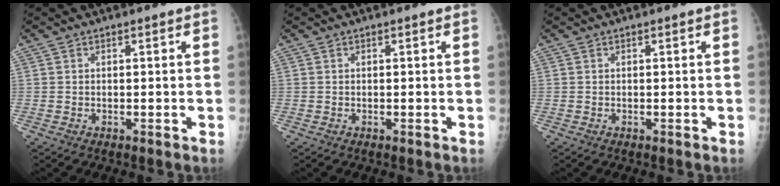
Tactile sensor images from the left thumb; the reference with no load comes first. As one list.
[{"total": 0.0}, {"total": 0.0}]